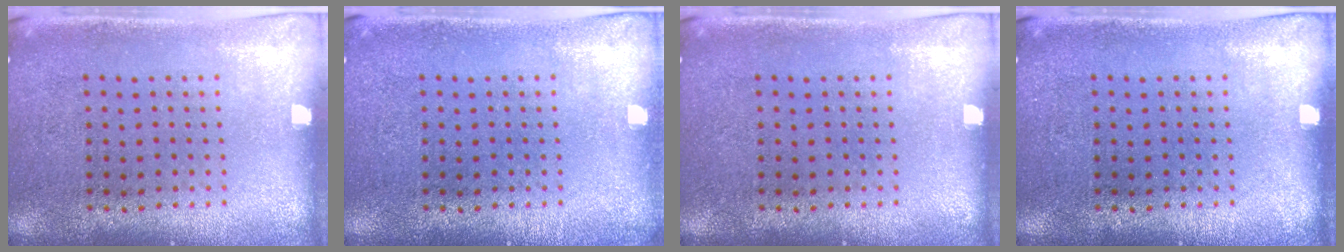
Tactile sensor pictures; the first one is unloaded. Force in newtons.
{"total": 0.5, "press": 0.5, "slide": 0.1}
{"total": 0.0}
{"total": 0.0}